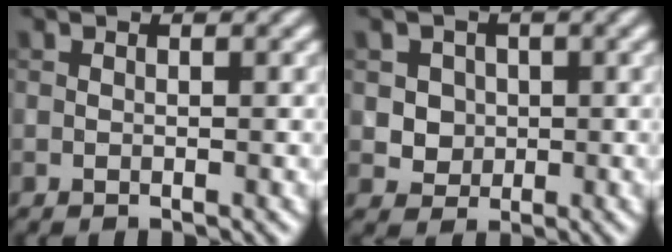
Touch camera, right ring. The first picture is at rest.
{"total": 3.1, "force": [0.7, 2.7, 1.2], "torque": [-0.013, 0.005, 0.016]}